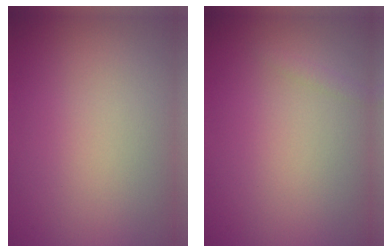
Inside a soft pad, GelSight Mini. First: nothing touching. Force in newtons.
{"total": 0.6, "press": 0.6, "slide": 0.0}